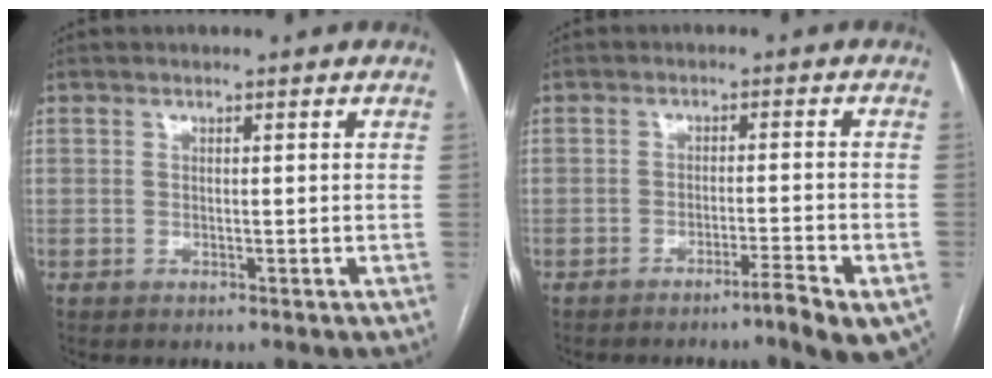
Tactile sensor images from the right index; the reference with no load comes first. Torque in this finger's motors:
{"motor_torque": [0.45, -0.48, 0.00, 0.02]}